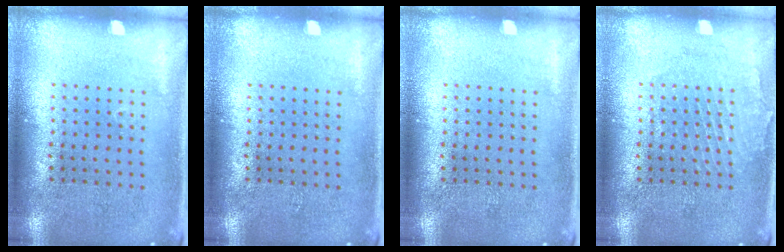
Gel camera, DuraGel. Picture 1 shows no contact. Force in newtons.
{"total": 0.0}
{"total": 0.0}
{"total": 1.2, "press": 1.2, "slide": 0.1}